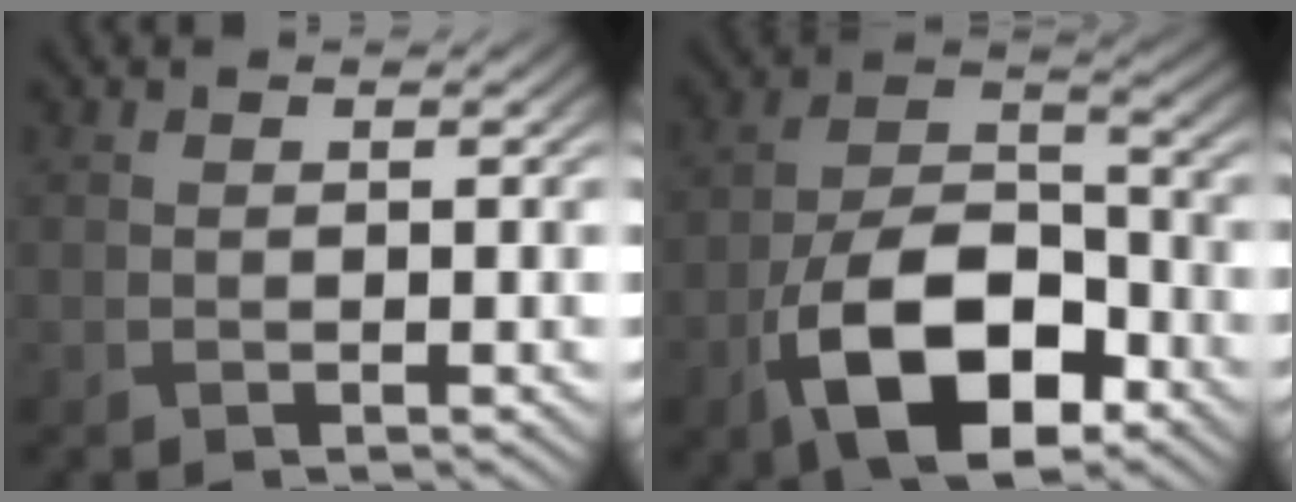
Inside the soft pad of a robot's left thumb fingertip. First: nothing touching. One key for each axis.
{"total": 14.0, "fx": -6.7, "fy": 7.2, "fz": 9.9, "tx": -0.197, "ty": -0.012, "tz": -0.133}